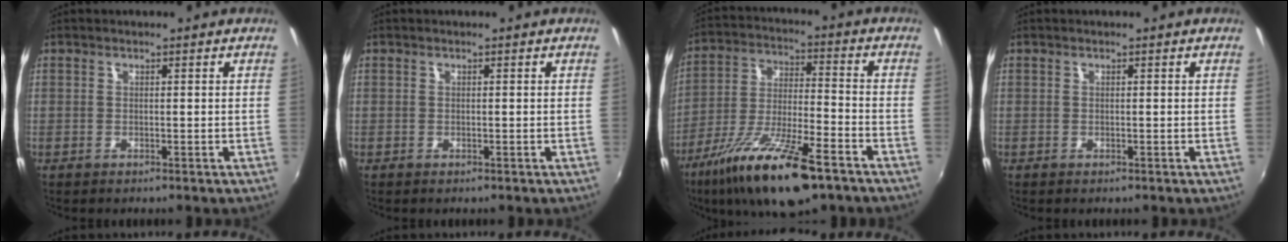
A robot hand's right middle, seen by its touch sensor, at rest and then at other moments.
{"total": 0.0}
{"total": 18.4, "force": [-11.9, 4.6, 13.3], "torque": [-0.254, -0.034, -0.210]}
{"total": 0.0}